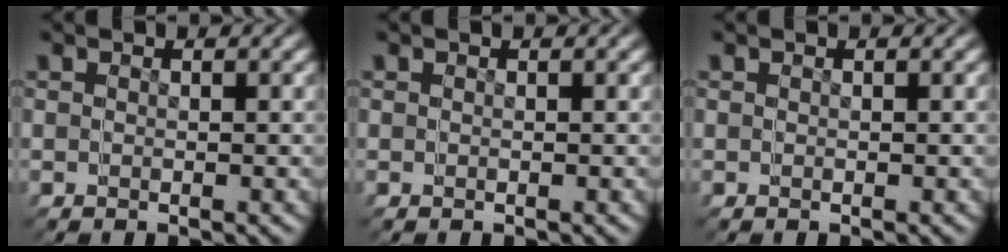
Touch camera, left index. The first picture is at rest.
{"total": 0.0}
{"total": 0.0}